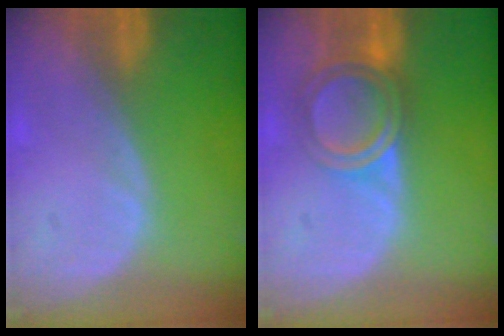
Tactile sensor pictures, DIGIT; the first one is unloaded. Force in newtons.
{"total": 6.1, "press": 5.2, "slide": 3.2}